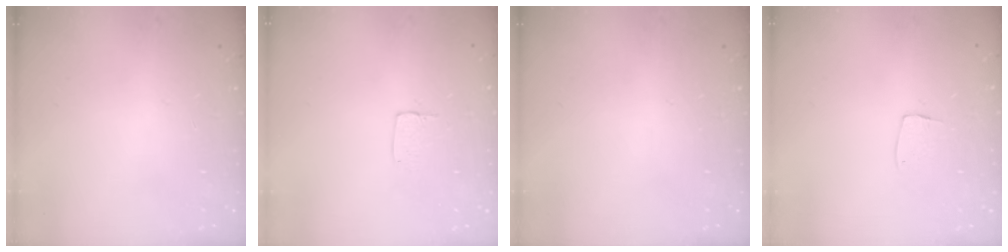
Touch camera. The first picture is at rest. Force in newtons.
{"total": 3.7, "press": 3.7, "slide": 0.2}
{"total": 0.0}
{"total": 5.2, "press": 5.2, "slide": 0.3}